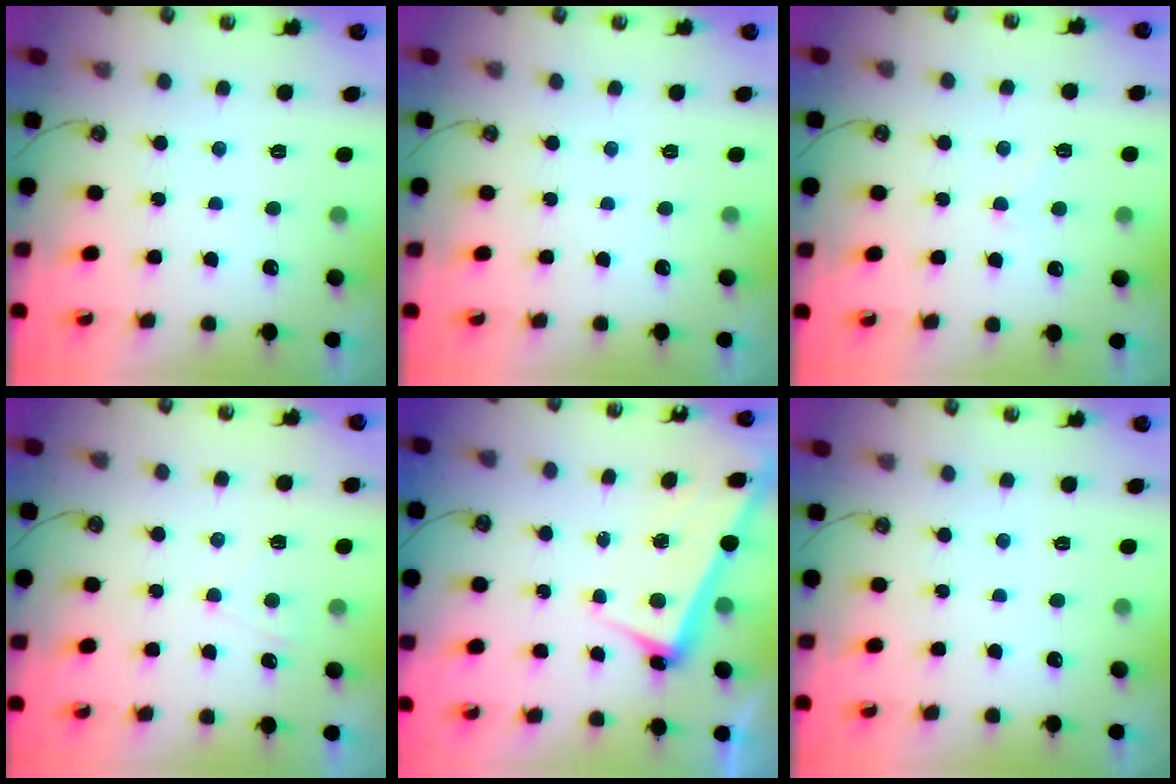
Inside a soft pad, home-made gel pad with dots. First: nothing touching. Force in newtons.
{"total": 0.0}
{"total": 4.5, "press": 4.4, "slide": 0.8}
{"total": 2.4, "press": 2.4, "slide": 0.4}
{"total": 2.4, "press": 2.4, "slide": 0.5}
{"total": 0.0}